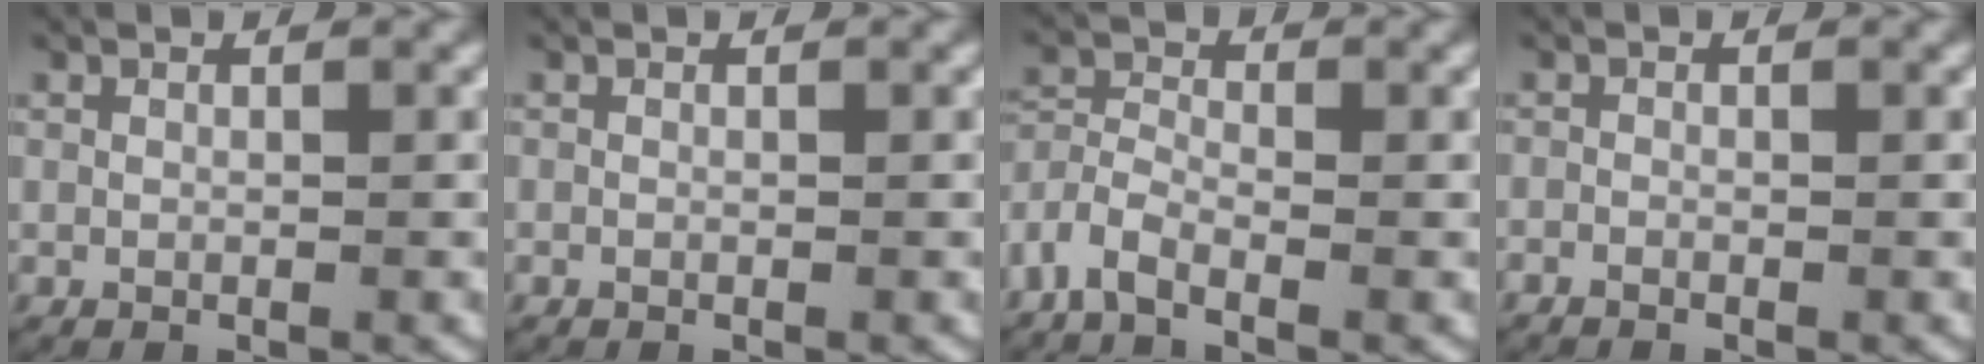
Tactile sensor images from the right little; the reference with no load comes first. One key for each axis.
{"total": 0.0}
{"total": 4.3, "fx": -1.9, "fy": 3.4, "fz": 1.8, "tx": -0.068, "ty": -0.016, "tz": -0.039}
{"total": 1.0, "fx": -0.9, "fy": 0.4, "fz": 0.3, "tx": -0.010, "ty": -0.006, "tz": -0.015}